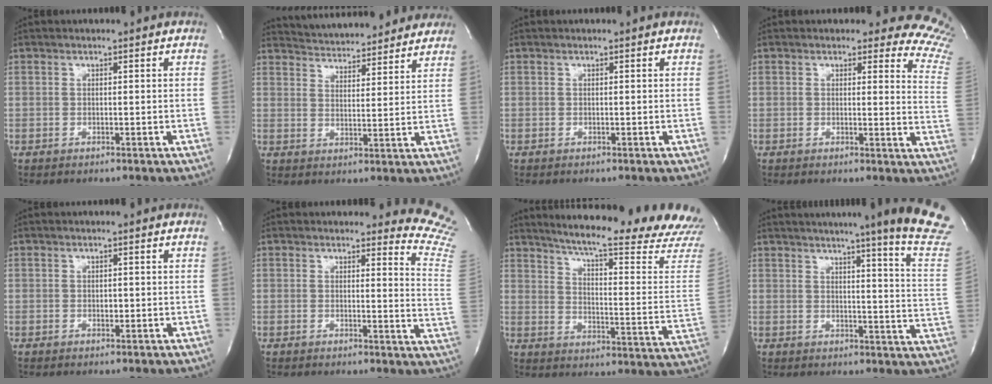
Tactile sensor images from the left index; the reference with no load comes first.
{"total": 15.5, "force": [14.6, 2.9, 4.2], "torque": [-0.056, 0.016, 0.197]}
{"total": 0.0}
{"total": 10.6, "force": [10.4, 2.2, 1.1], "torque": [0.029, -0.099, 0.058]}
{"total": 0.8, "force": [-0.1, 0.5, 0.6], "torque": [-0.008, 0.001, -0.001]}
{"total": 10.2, "force": [10.2, 0.5, 0.6], "torque": [0.021, -0.129, 0.064]}
{"total": 26.1, "force": [23.5, -0.2, 11.4], "torque": [-0.176, -0.105, 0.289]}
{"total": 19.7, "force": [16.0, -1.8, 11.3], "torque": [-0.148, -0.079, 0.181]}